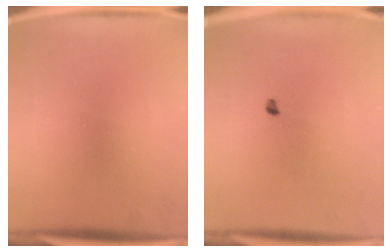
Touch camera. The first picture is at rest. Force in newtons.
{"total": 1.1}